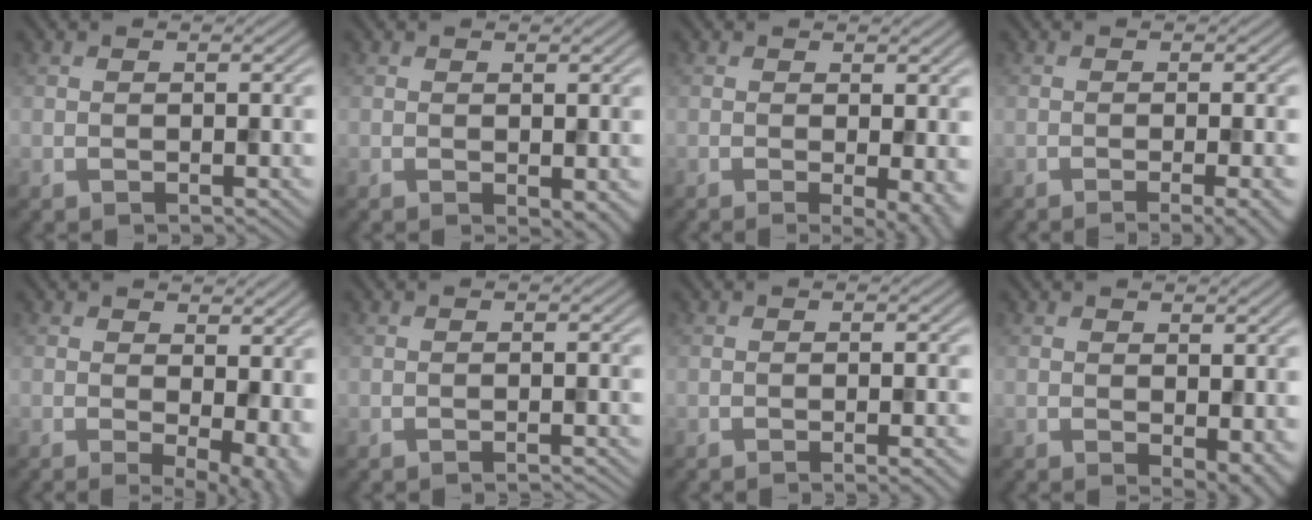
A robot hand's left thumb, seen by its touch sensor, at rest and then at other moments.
{"total": 2.0, "force": [-0.3, 1.0, 1.7], "torque": [-0.023, -0.009, -0.002]}
{"total": 4.1, "force": [-0.6, 1.0, 4.0], "torque": [-0.056, -0.009, -0.008]}
{"total": 4.0, "force": [-1.5, 0.8, 3.6], "torque": [-0.043, 0.001, -0.026]}
{"total": 6.9, "force": [0.5, 3.3, 6.1], "torque": [-0.088, -0.011, 0.017]}
{"total": 0.9, "force": [-0.8, 0.1, 0.5], "torque": [-0.001, 0.001, -0.019]}
{"total": 2.0, "force": [-0.8, 0.5, 1.8], "torque": [-0.017, 0.001, -0.018]}
{"total": 3.9, "force": [-0.5, 2.0, 3.3], "torque": [-0.044, -0.012, -0.001]}